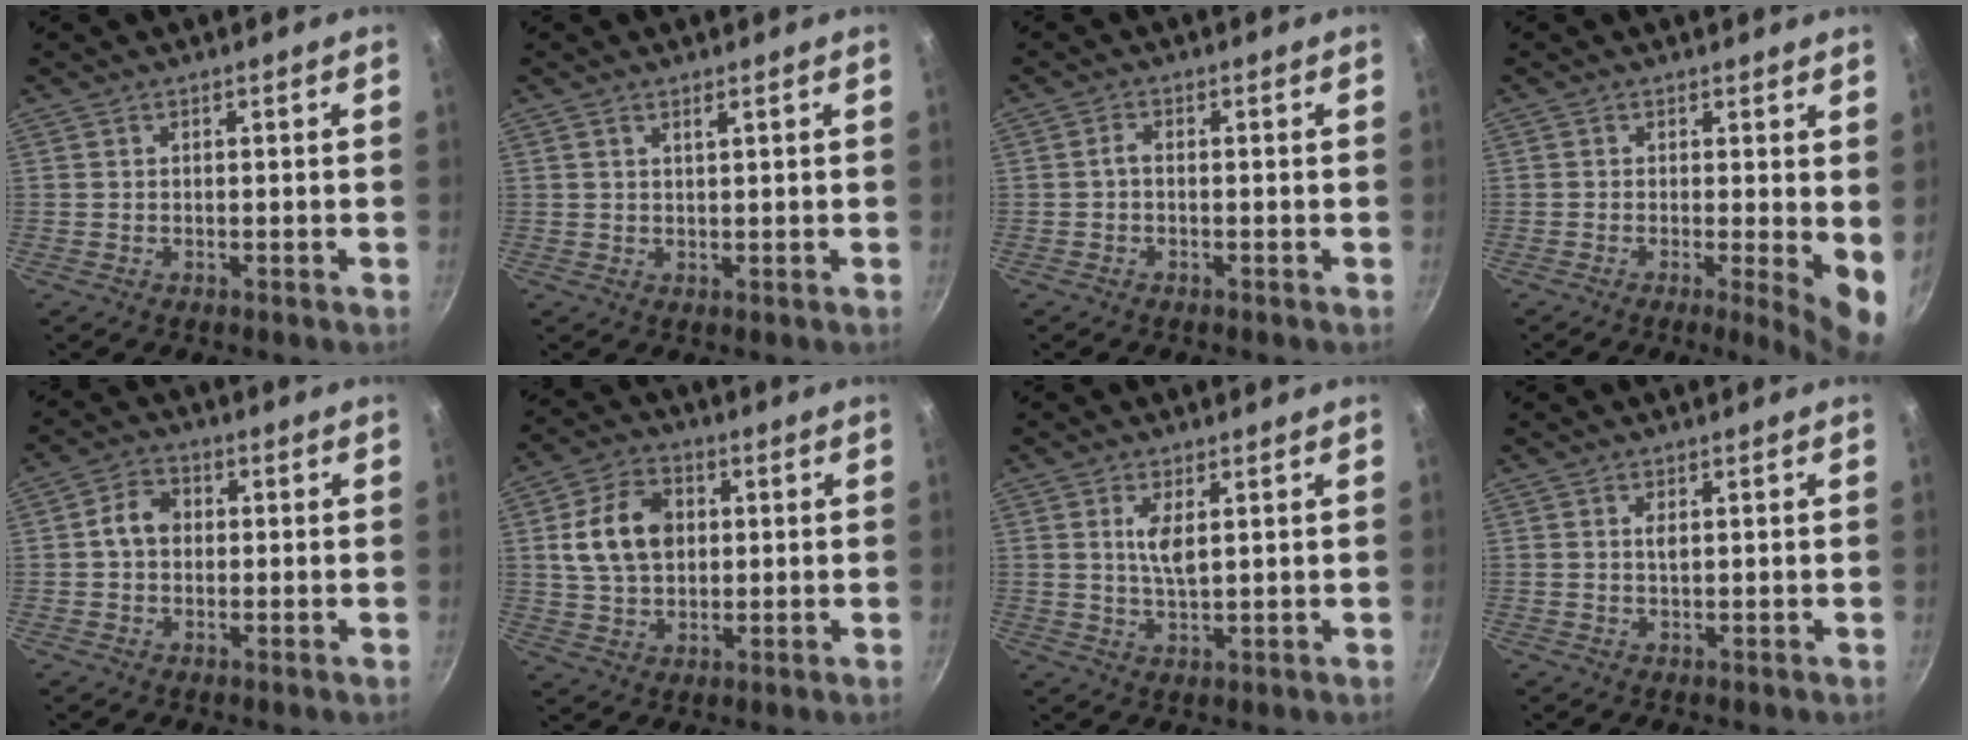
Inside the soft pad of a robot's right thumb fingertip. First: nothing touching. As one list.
[{"total": 1.3, "force": [0.8, 0.4, 1.0], "torque": [-0.018, 0.001, 0.016]}, {"total": 1.4, "force": [-0.5, 0.6, 1.2], "torque": [-0.030, 0.009, -0.013]}, {"total": 6.6, "force": [0.0, 1.7, 6.4], "torque": [-0.080, -0.018, -0.001]}, {"total": 5.2, "force": [0.3, 4.2, 3.1], "torque": [-0.035, 0.014, -0.006]}, {"total": 11.9, "force": [2.0, 8.6, 7.9], "torque": [-0.123, 0.008, 0.030]}, {"total": 4.6, "force": [1.4, 1.7, 4.1], "torque": [-0.076, -0.010, 0.028]}, {"total": 1.4, "force": [0.5, 0.6, 1.2], "torque": [-0.022, 0.000, 0.008]}]